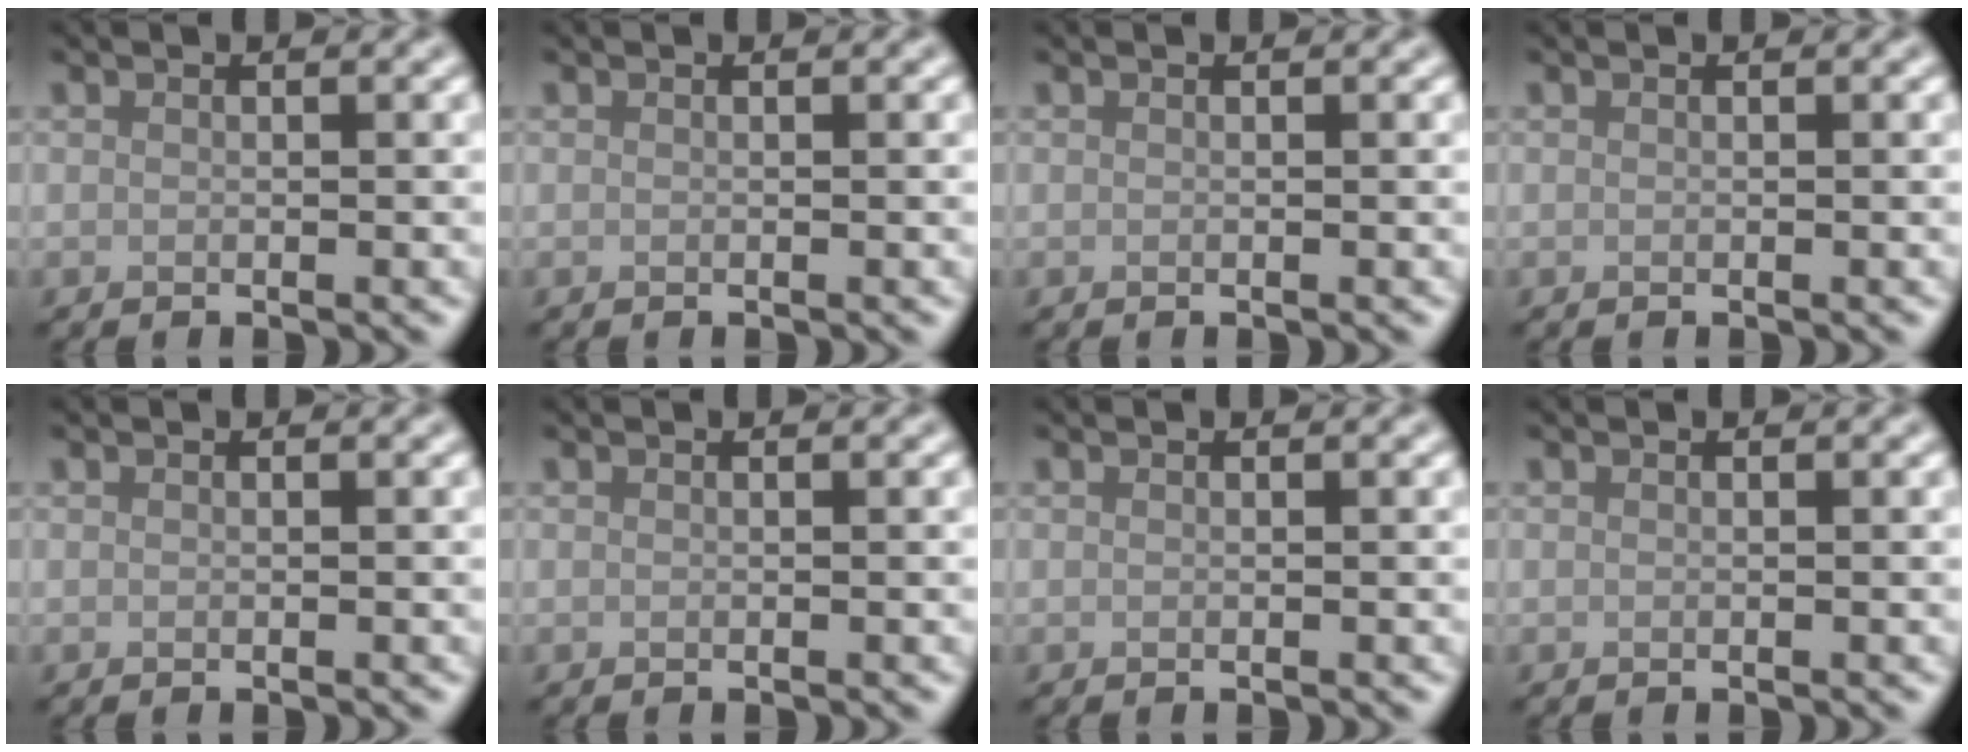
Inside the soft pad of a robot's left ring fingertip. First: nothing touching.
{"total": 0.0}
{"total": 0.0}
{"total": 0.0}
{"total": 0.0}
{"total": 0.0}
{"total": 0.0}
{"total": 0.0}